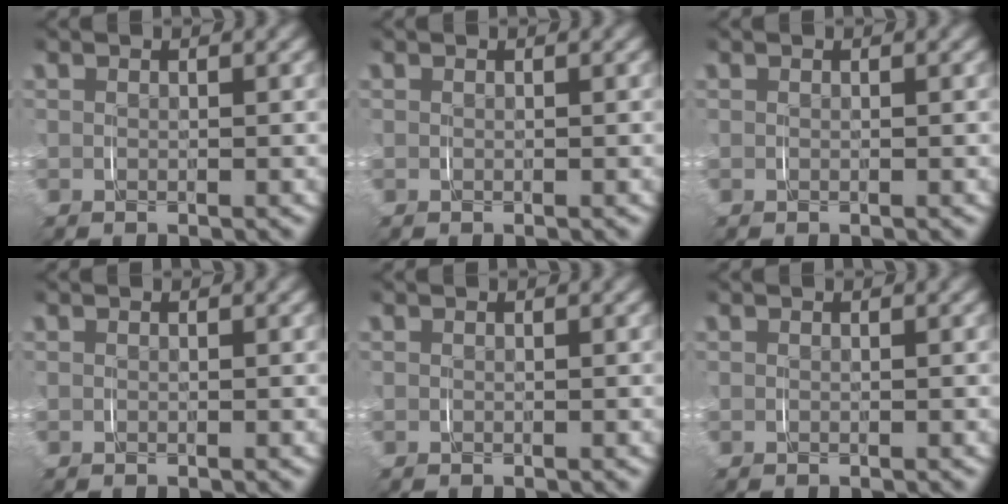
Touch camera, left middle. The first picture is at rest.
{"total": 0.0}
{"total": 0.0}
{"total": 0.0}
{"total": 0.0}
{"total": 0.0}